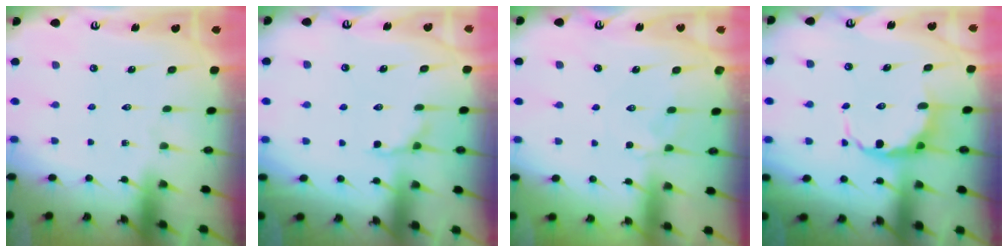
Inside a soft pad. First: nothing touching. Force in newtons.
{"total": 4.7, "press": 4.4, "slide": 1.6}
{"total": 2.7, "press": 2.6, "slide": 0.6}
{"total": 7.7, "press": 7.4, "slide": 1.9}